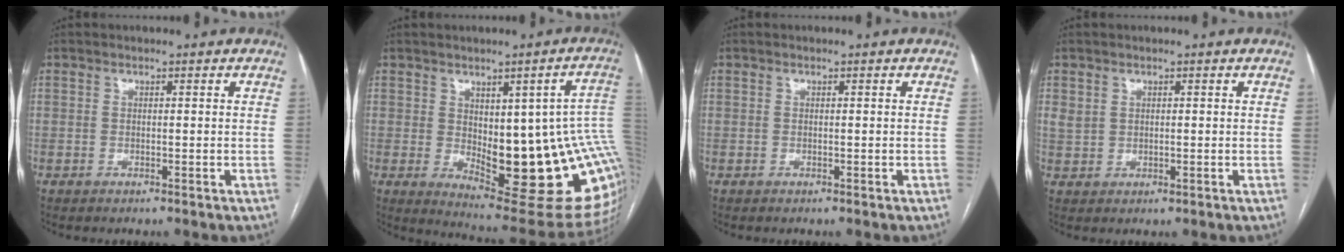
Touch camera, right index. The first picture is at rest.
{"total": 21.9, "force": [0.0, 6.3, 21.0], "torque": [-0.193, -0.003, 0.027]}
{"total": 0.0}
{"total": 2.2, "force": [0.9, 1.7, 1.1], "torque": [-0.026, 0.006, 0.026]}